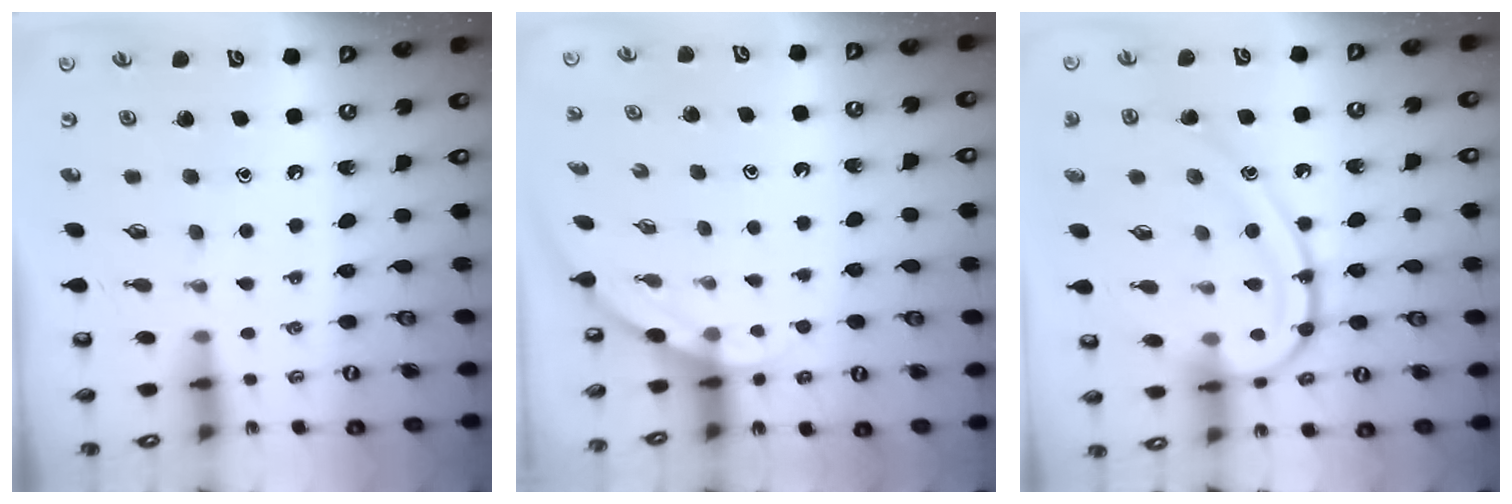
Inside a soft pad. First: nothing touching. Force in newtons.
{"total": 2.2, "press": 2.2, "slide": 0.0}
{"total": 16.3, "press": 16.3, "slide": 0.3}